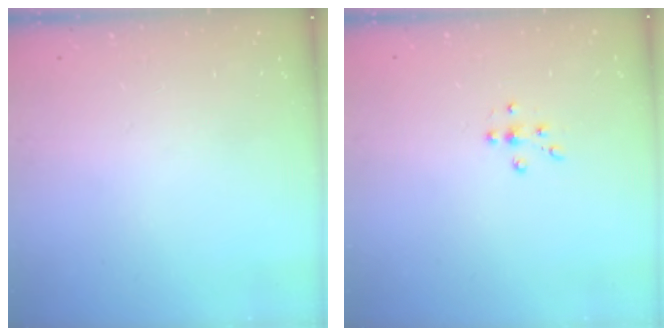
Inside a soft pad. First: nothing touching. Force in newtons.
{"total": 5.7, "press": 5.5, "slide": 1.3}